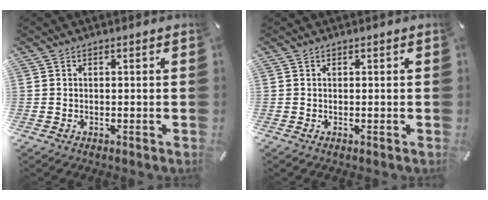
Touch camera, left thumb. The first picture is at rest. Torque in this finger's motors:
{"motor_torque": [-0.01, 0.01, -0.03, -0.01, 0.00]}